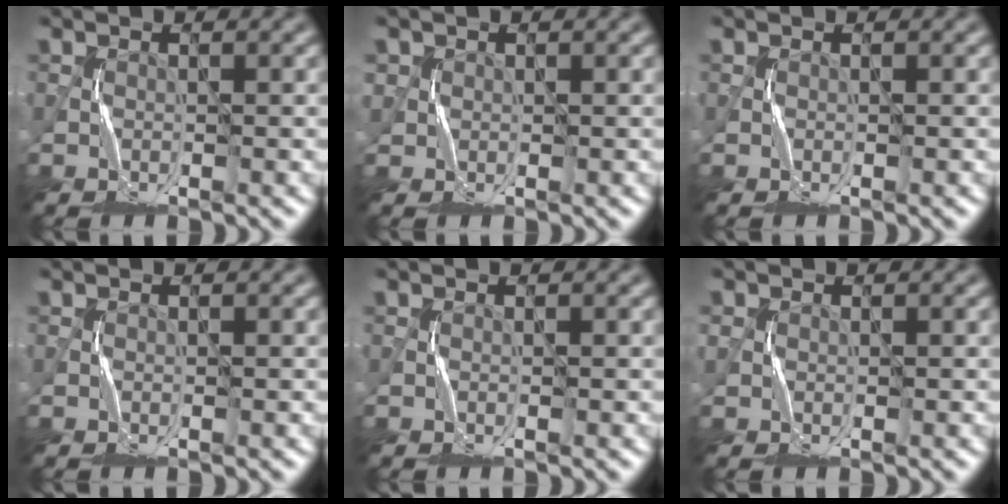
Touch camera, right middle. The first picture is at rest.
{"total": 1.1, "force": [0.3, 1.0, 0.0], "torque": [0.005, -0.002, 0.007]}
{"total": 0.0}
{"total": 0.0}
{"total": 0.0}
{"total": 0.8, "force": [0.2, 0.8, 0.2], "torque": [-0.001, 0.002, 0.001]}